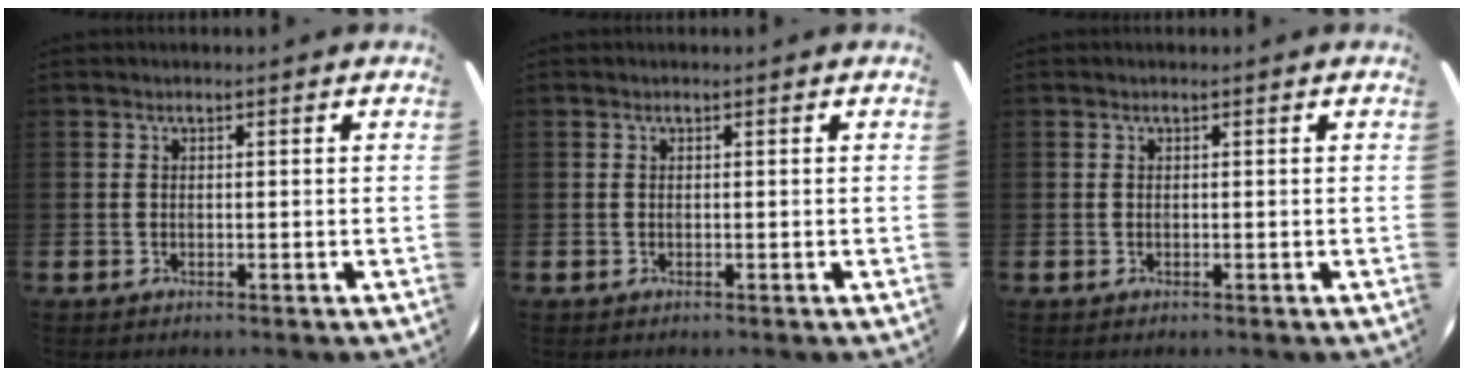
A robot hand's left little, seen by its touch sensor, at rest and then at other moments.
{"total": 0.0}
{"total": 0.0}